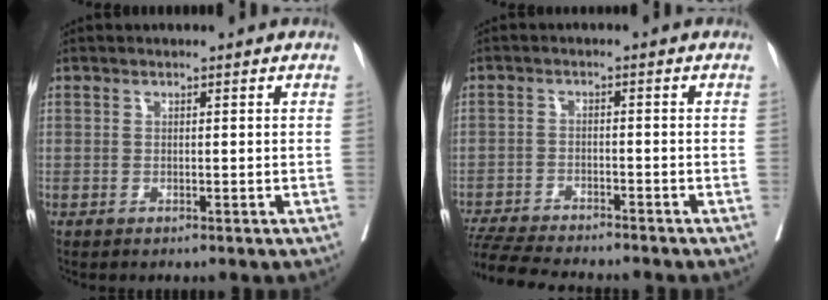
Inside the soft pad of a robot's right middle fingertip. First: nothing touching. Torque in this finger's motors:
{"motor_torque": [0.99, -1.15, 0.10, 0.06]}